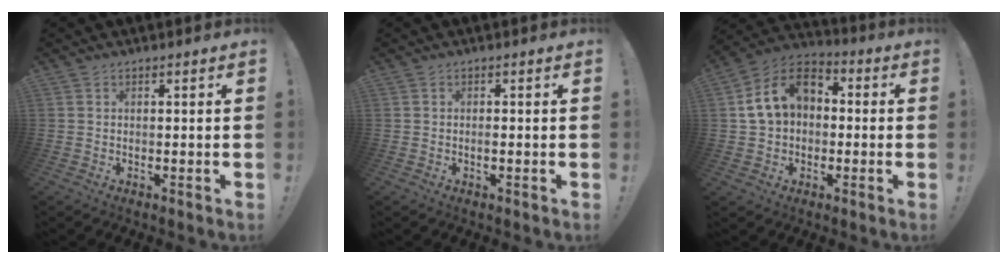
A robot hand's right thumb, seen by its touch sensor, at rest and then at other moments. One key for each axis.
{"total": 0.8, "fx": -0.5, "fy": 0.3, "fz": 0.5, "tx": -0.009, "ty": 0.000, "tz": -0.009}
{"total": 13.6, "fx": 2.9, "fy": 9.9, "fz": 8.9, "tx": -0.152, "ty": 0.018, "tz": 0.060}